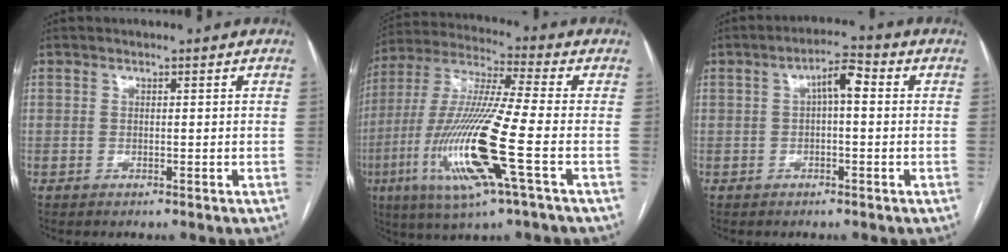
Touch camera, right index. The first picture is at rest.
{"total": 18.0, "force": [-5.4, 0.4, 17.1], "torque": [-0.364, -0.018, -0.105]}
{"total": 4.5, "force": [0.6, 1.3, 4.2], "torque": [-0.071, 0.022, 0.008]}